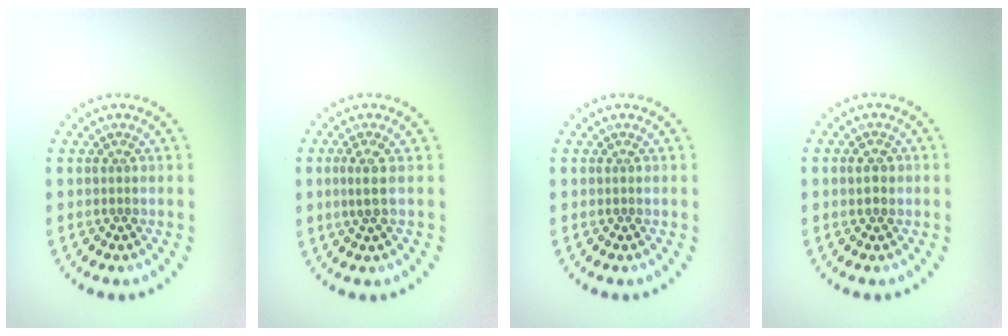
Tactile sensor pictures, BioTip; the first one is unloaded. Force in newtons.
{"total": 1.8, "press": 1.4, "slide": 1.2}
{"total": 0.0}
{"total": 1.4, "press": 1.4, "slide": 0.1}